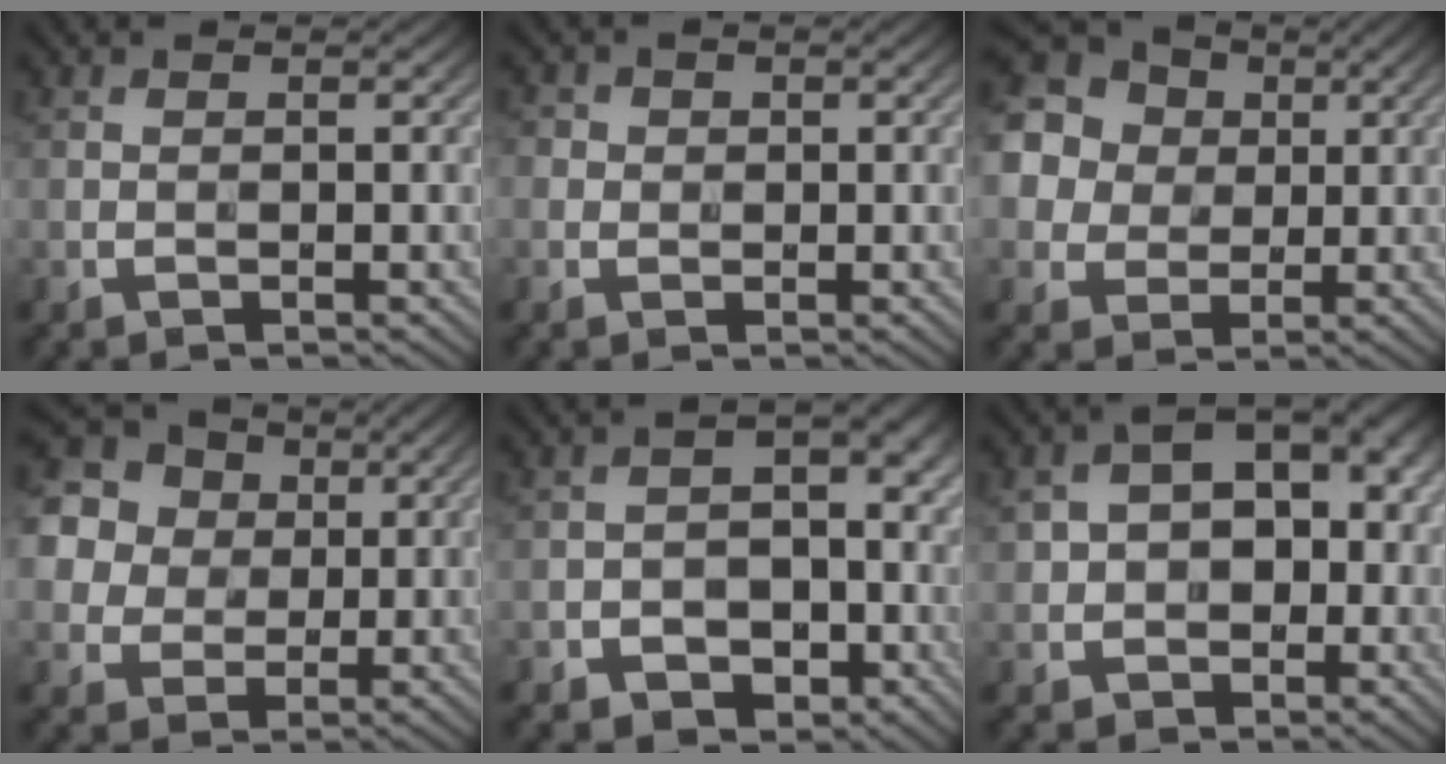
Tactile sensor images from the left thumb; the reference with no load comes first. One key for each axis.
{"total": 1.7, "fx": 0.2, "fy": 1.7, "fz": 0.5, "tx": -0.011, "ty": 0.001, "tz": -0.002}
{"total": 18.6, "fx": 5.7, "fy": 16.1, "fz": 7.3, "tx": -0.248, "ty": 0.030, "tz": 0.087}
{"total": 20.1, "fx": 7.5, "fy": 17.0, "fz": 7.8, "tx": -0.262, "ty": 0.033, "tz": 0.121}
{"total": 8.6, "fx": -3.6, "fy": 6.5, "fz": 4.3, "tx": -0.056, "ty": -0.007, "tz": -0.058}
{"total": 10.6, "fx": -0.5, "fy": 8.2, "fz": 6.8, "tx": -0.098, "ty": -0.006, "tz": -0.004}